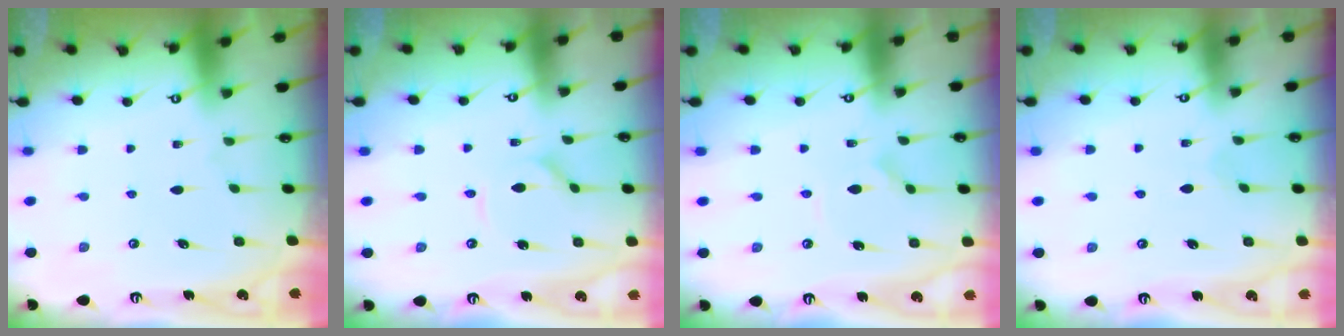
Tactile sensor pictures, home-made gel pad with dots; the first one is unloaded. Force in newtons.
{"total": 2.2, "press": 2.2, "slide": 0.4}
{"total": 3.0, "press": 3.0, "slide": 0.1}
{"total": 2.8, "press": 2.8, "slide": 0.2}